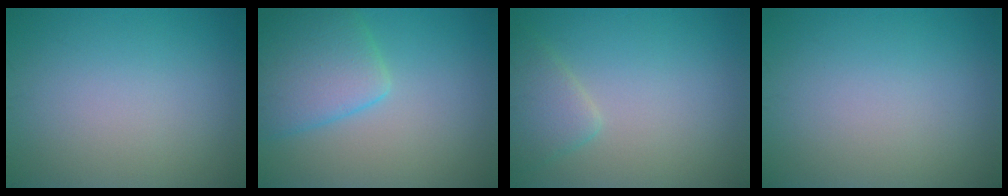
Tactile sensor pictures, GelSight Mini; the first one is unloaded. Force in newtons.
{"total": 5.7, "press": 5.7, "slide": 0.4}
{"total": 2.5, "press": 2.5, "slide": 0.2}
{"total": 0.0}